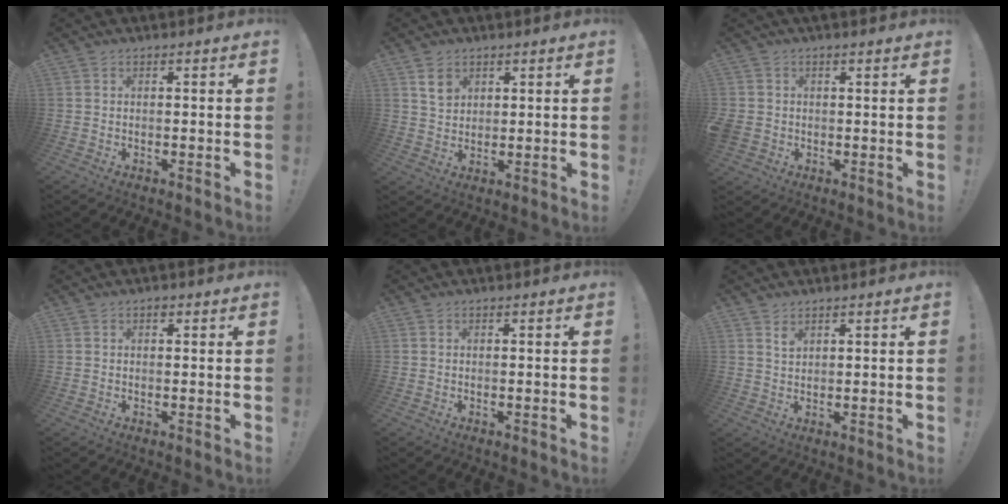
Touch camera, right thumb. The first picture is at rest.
{"total": 4.9, "force": [2.8, 3.5, 2.2], "torque": [-0.025, -0.007, 0.051]}
{"total": 3.3, "force": [0.9, 2.9, 1.1], "torque": [-0.017, -0.008, 0.018]}
{"total": 0.9, "force": [0.5, 0.7, 0.4], "torque": [-0.004, 0.000, 0.008]}
{"total": 0.0}
{"total": 2.2, "force": [1.7, 1.1, 0.9], "torque": [-0.005, -0.014, 0.029]}